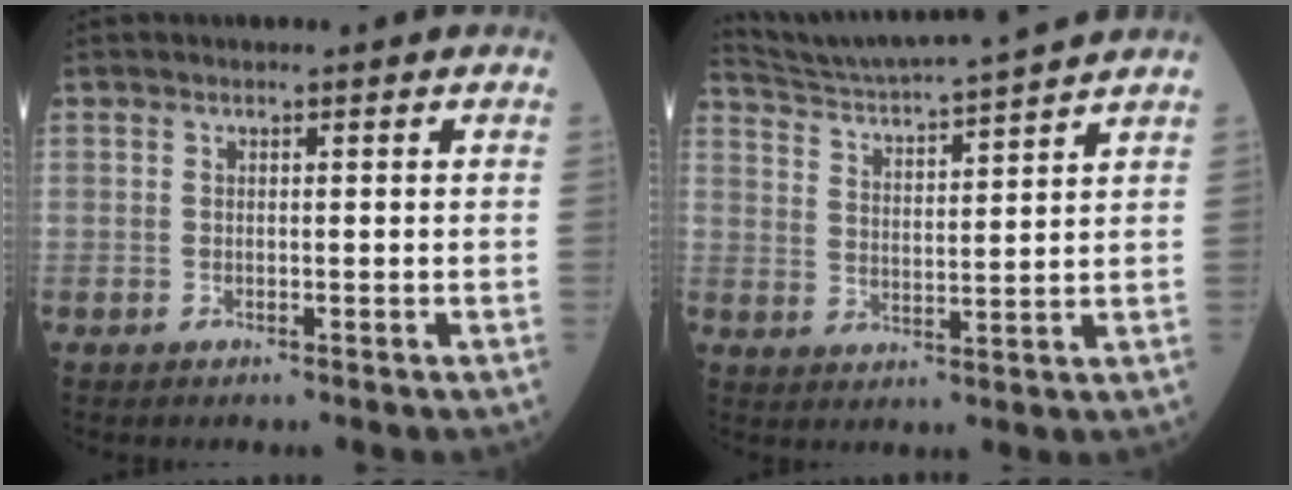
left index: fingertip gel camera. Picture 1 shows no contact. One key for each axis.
{"total": 13.9, "fx": 13.0, "fy": -1.7, "fz": 4.4, "tx": -0.092, "ty": -0.003, "tz": 0.205}